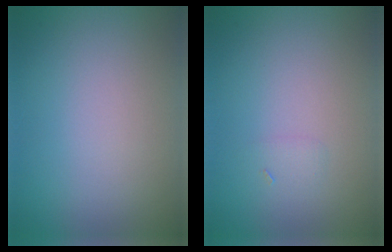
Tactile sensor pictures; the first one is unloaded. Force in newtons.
{"total": 0.7, "press": 0.7, "slide": 0.0}